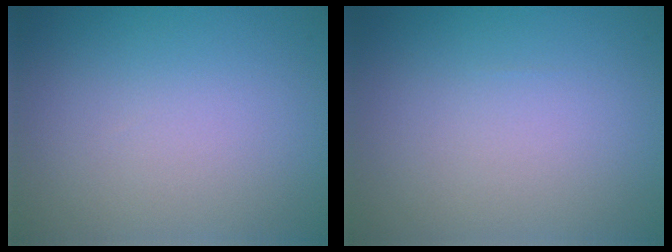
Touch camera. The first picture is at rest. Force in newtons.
{"total": 0.0}